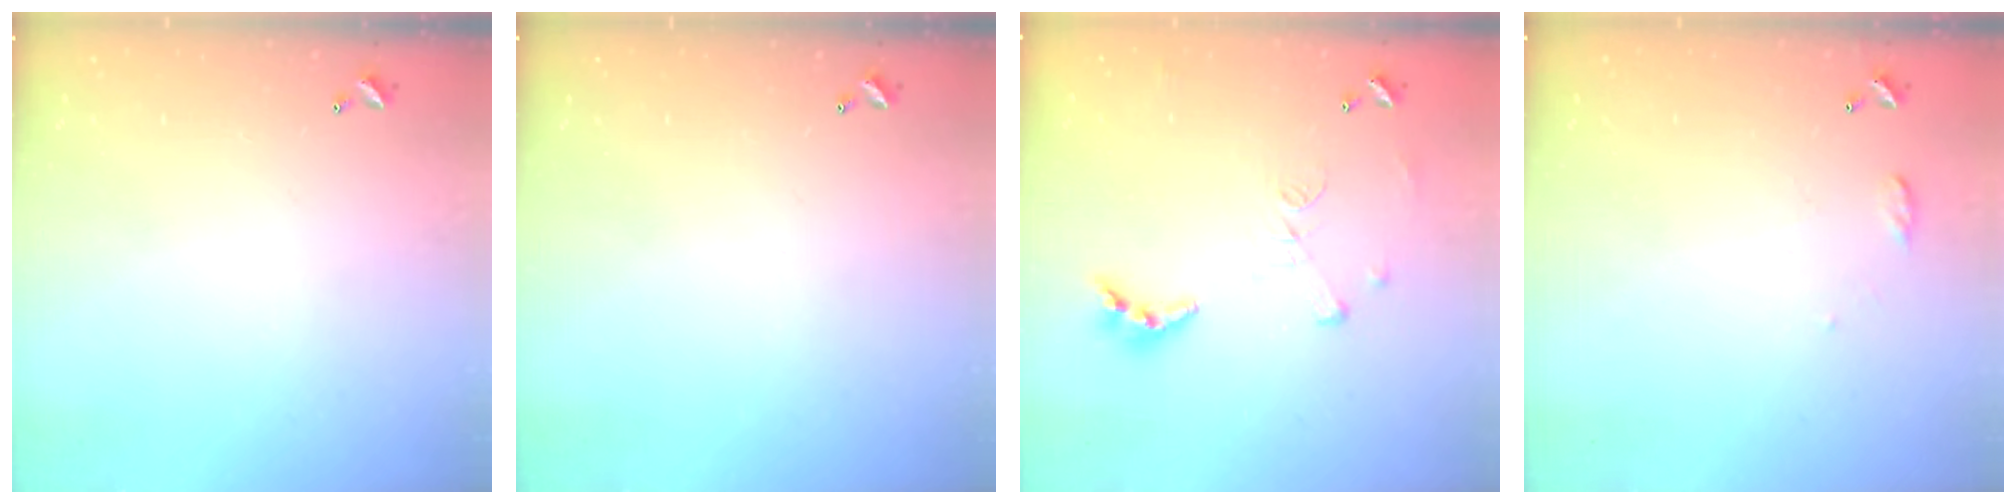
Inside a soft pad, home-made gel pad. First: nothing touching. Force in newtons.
{"total": 0.0}
{"total": 9.6, "press": 9.5, "slide": 0.9}
{"total": 5.9, "press": 5.8, "slide": 0.7}